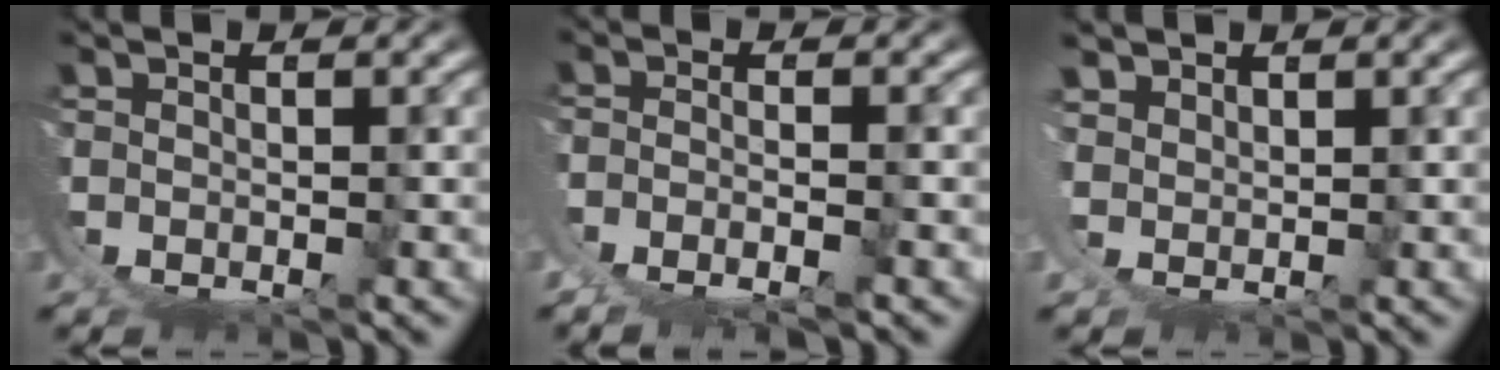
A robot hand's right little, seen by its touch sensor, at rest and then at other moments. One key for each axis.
{"total": 2.9, "fx": -1.0, "fy": 1.2, "fz": 2.5, "tx": -0.049, "ty": -0.013, "tz": -0.009}
{"total": 2.2, "fx": 2.1, "fy": 0.7, "fz": -0.3, "tx": -0.014, "ty": 0.003, "tz": 0.035}